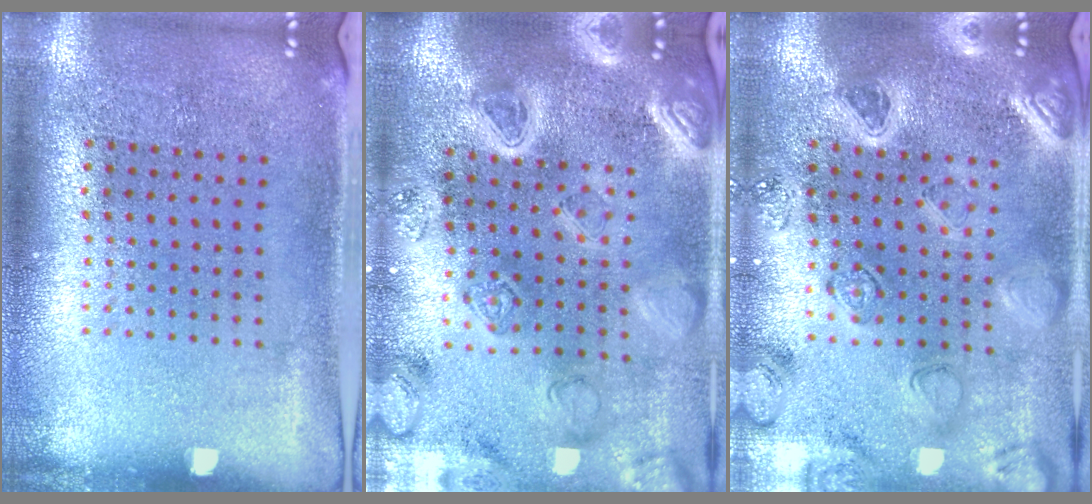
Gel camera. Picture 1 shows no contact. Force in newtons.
{"total": 4.1, "press": 3.7, "slide": 1.9}
{"total": 2.3, "press": 2.2, "slide": 0.3}